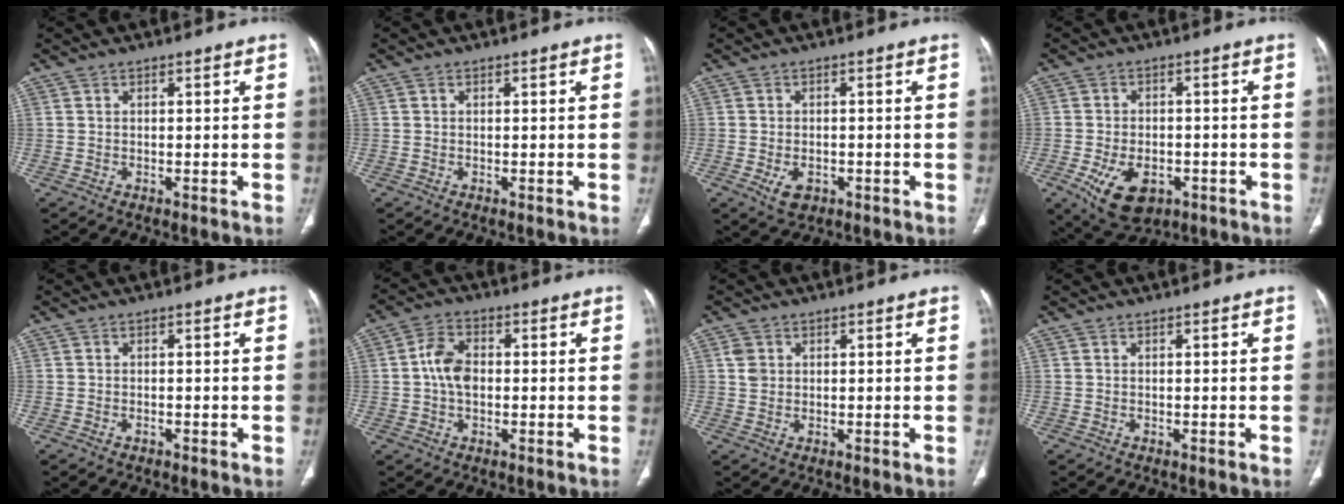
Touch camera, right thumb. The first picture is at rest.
{"total": 0.0}
{"total": 3.9, "force": [-1.5, 2.6, 2.5], "torque": [-0.041, 0.003, -0.017]}
{"total": 10.2, "force": [-4.2, 6.2, 6.9], "torque": [-0.115, 0.007, -0.057]}
{"total": 0.5, "force": [-0.4, 0.3, 0.2], "torque": [-0.007, 0.002, -0.005]}
{"total": 6.4, "force": [0.0, 4.2, 4.8], "torque": [-0.088, 0.013, -0.005]}
{"total": 2.4, "force": [0.7, 2.0, 1.1], "torque": [-0.017, 0.000, 0.017]}
{"total": 0.0}